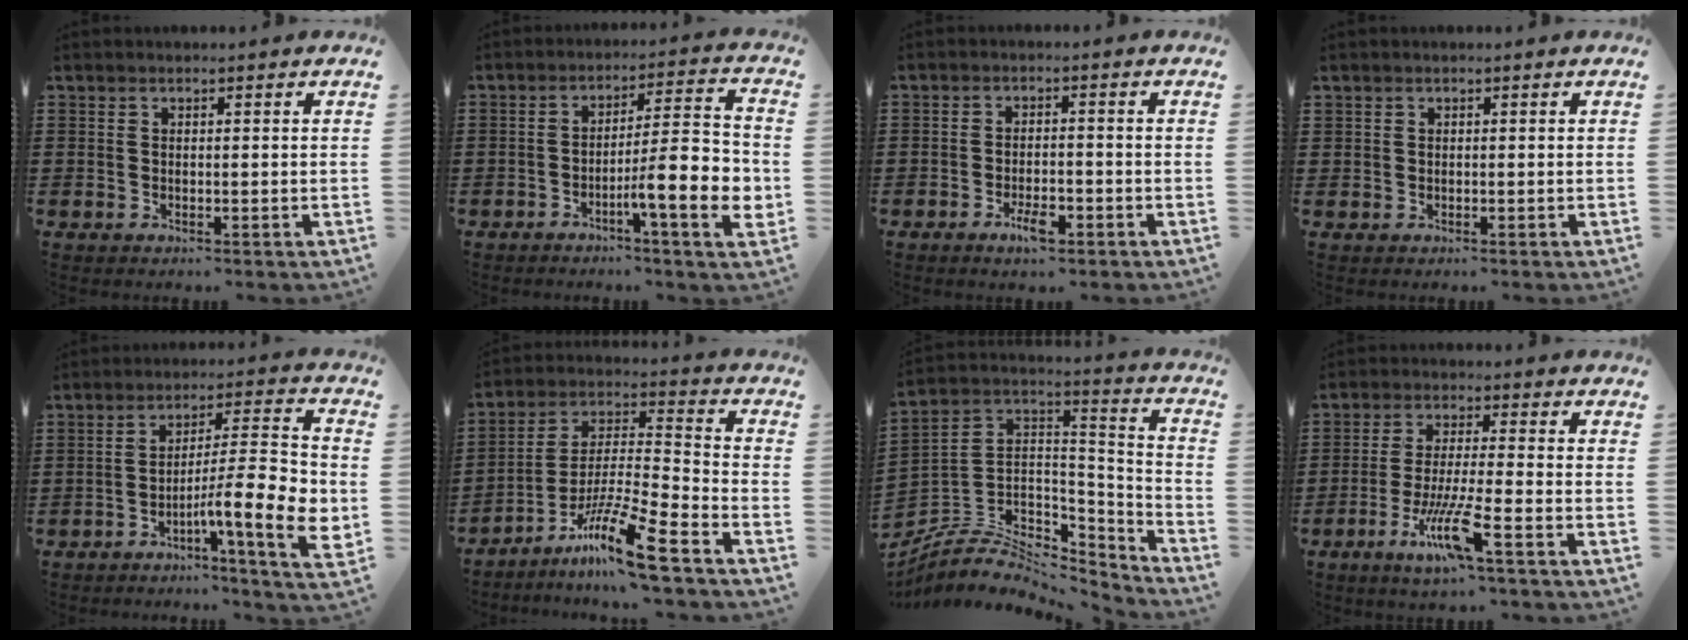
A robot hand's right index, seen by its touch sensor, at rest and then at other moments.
{"total": 10.5, "force": [-3.3, 1.9, 9.7], "torque": [-0.139, -0.011, -0.061]}
{"total": 3.5, "force": [-2.0, 1.2, 2.7], "torque": [-0.051, 0.001, -0.038]}
{"total": 0.6, "force": [0.1, 0.5, 0.0], "torque": [-0.002, 0.005, 0.002]}
{"total": 12.3, "force": [-4.0, 2.4, 11.4], "torque": [-0.167, -0.011, -0.073]}
{"total": 12.7, "force": [-9.3, 0.2, 8.6], "torque": [-0.156, 0.011, -0.178]}
{"total": 6.8, "force": [-4.4, 4.5, 2.5], "torque": [-0.064, -0.005, -0.081]}
{"total": 8.9, "force": [-4.8, 0.8, 7.5], "torque": [-0.159, -0.013, -0.092]}